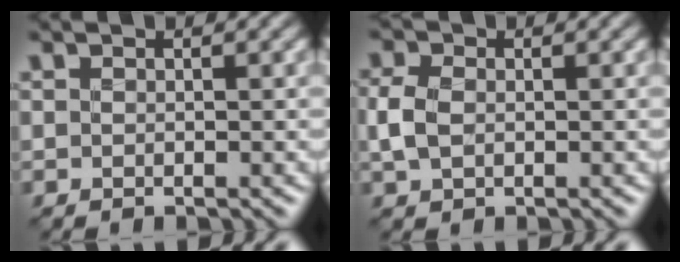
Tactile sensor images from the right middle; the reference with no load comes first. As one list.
[{"total": 2.1, "force": [-0.5, 1.5, 1.4], "torque": [-0.033, 0.000, -0.017]}]